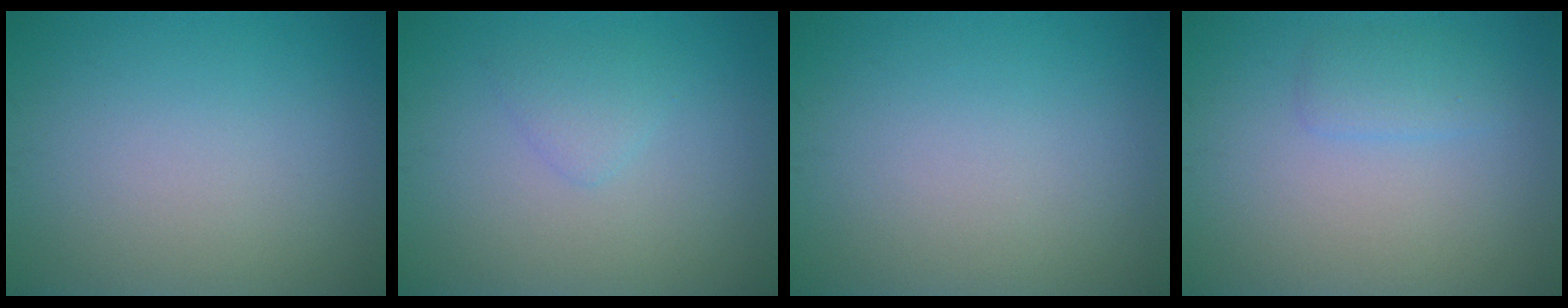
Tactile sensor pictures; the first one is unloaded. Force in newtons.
{"total": 1.4, "press": 1.4, "slide": 0.1}
{"total": 0.0}
{"total": 1.6, "press": 1.6, "slide": 0.2}